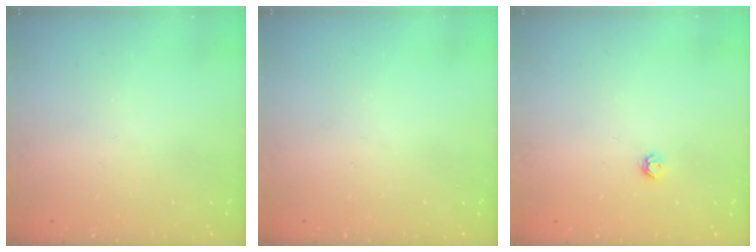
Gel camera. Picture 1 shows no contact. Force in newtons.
{"total": 0.0}
{"total": 3.8, "press": 3.8, "slide": 0.6}